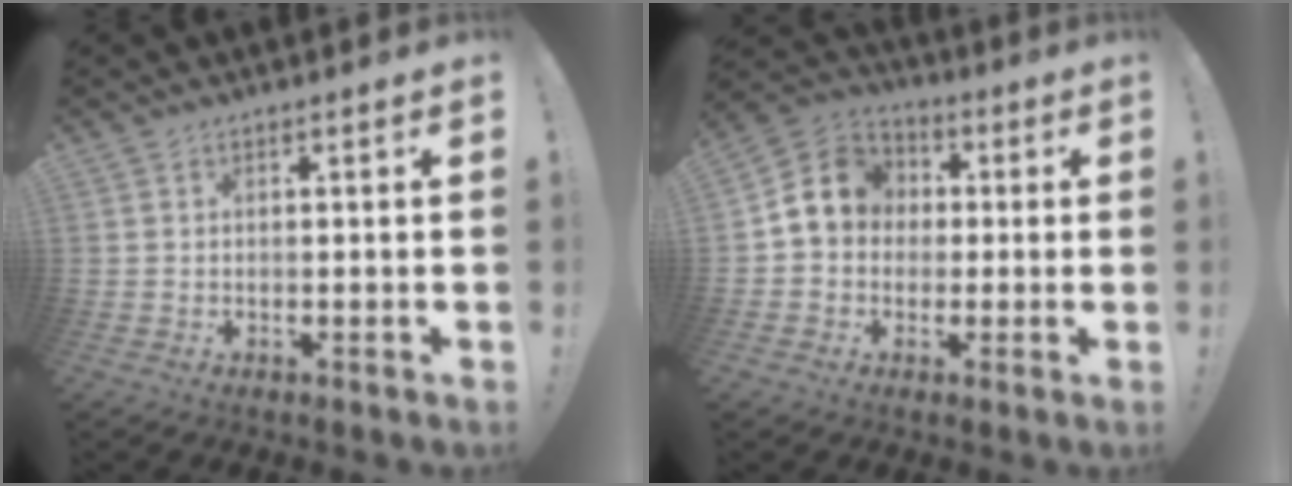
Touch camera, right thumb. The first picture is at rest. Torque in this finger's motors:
{"motor_torque": [0.83, 0.91, 0.65, -0.42, 0.30]}